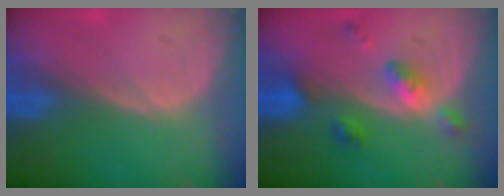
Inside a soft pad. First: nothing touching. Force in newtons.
{"total": 5.2, "press": 4.7, "slide": 2.3}